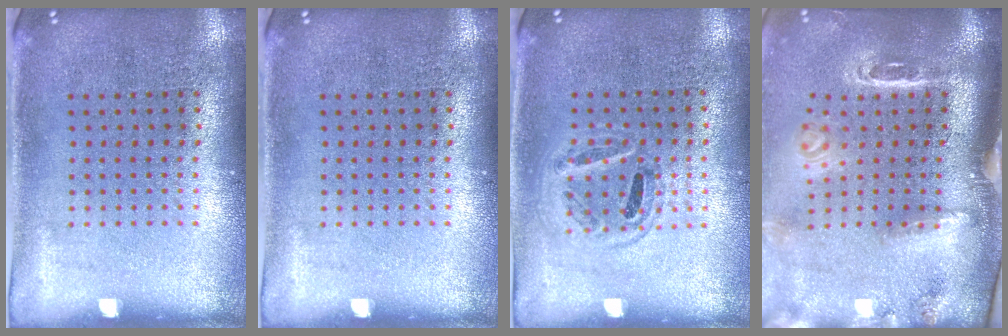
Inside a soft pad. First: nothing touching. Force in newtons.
{"total": 0.0}
{"total": 0.8, "press": 0.8, "slide": 0.2}
{"total": 3.2, "press": 2.2, "slide": 2.3}